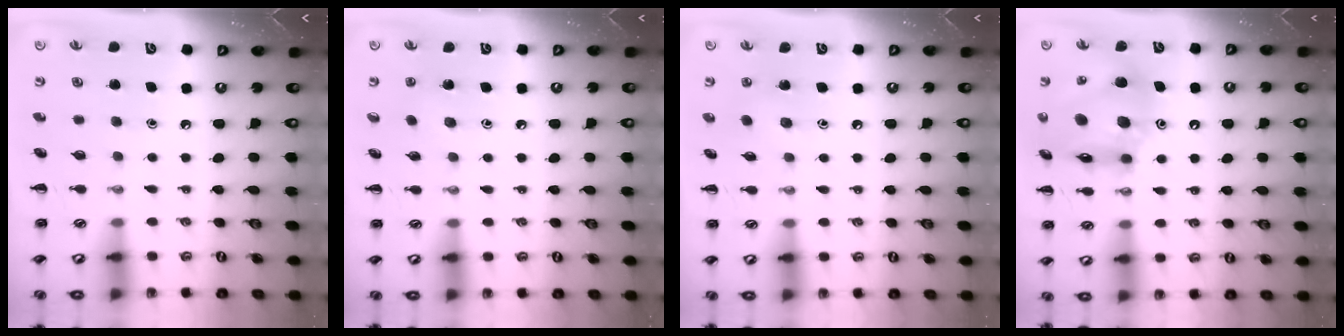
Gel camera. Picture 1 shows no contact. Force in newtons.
{"total": 5.7, "press": 5.5, "slide": 1.6}
{"total": 6.7, "press": 6.6, "slide": 1.4}
{"total": 17.5, "press": 17.1, "slide": 4.0}